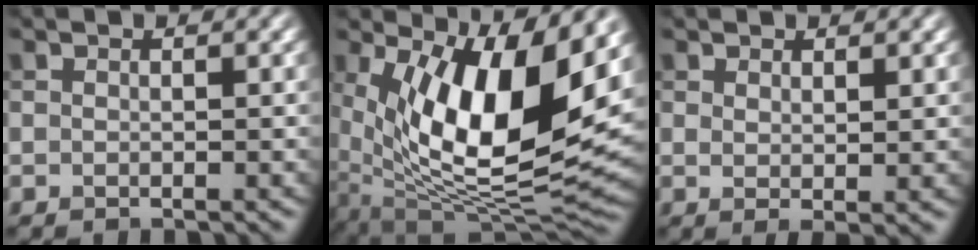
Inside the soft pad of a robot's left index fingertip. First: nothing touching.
{"total": 13.6, "force": [3.6, 5.3, 12.0], "torque": [-0.201, -0.022, 0.066]}
{"total": 1.7, "force": [0.8, 0.3, 1.5], "torque": [-0.022, -0.008, 0.016]}